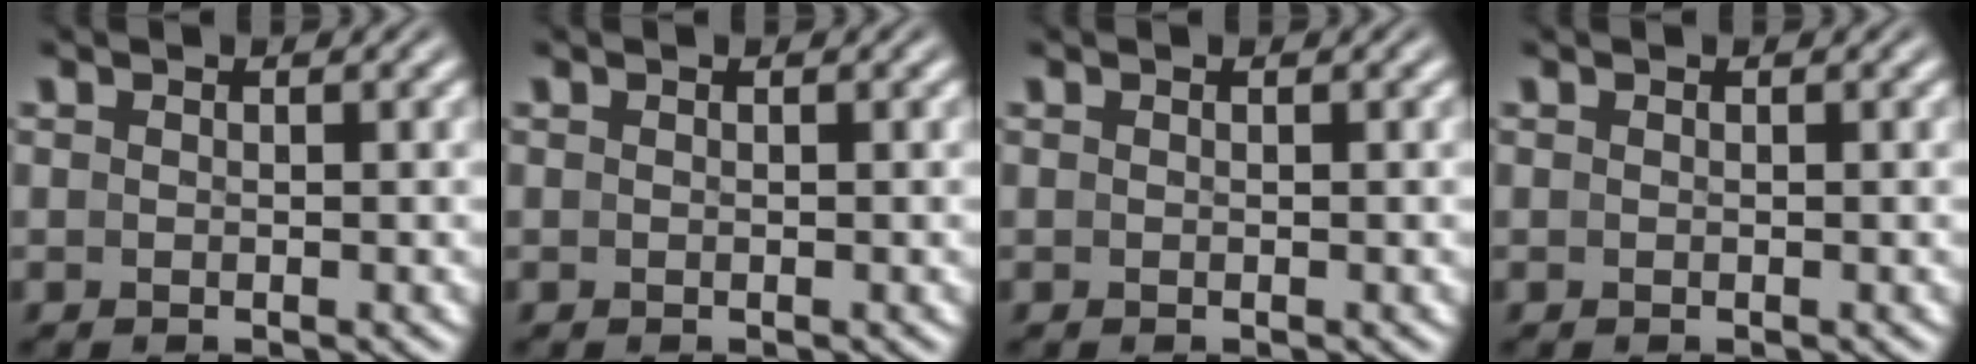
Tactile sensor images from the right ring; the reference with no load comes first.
{"total": 0.0}
{"total": 0.0}
{"total": 0.0}